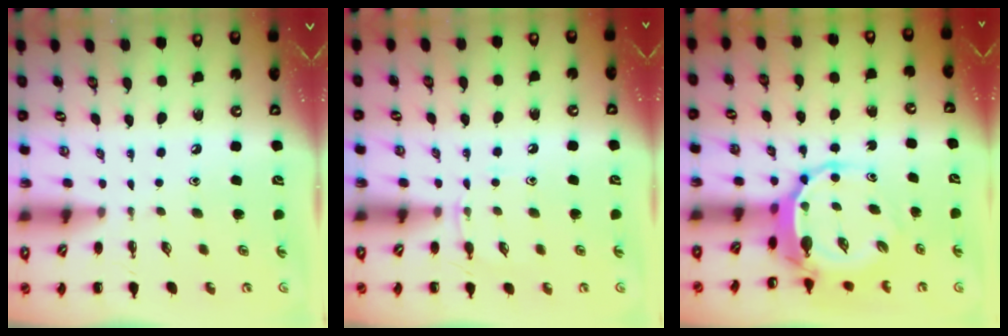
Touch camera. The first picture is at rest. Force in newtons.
{"total": 5.8, "press": 5.5, "slide": 1.9}
{"total": 5.8, "press": 5.6, "slide": 1.7}